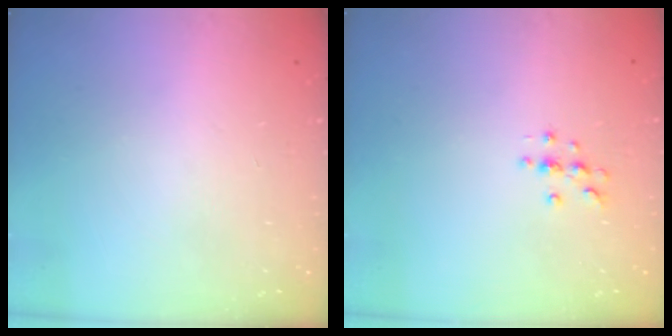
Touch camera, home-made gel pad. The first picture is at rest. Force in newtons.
{"total": 3.7, "press": 3.7, "slide": 0.4}